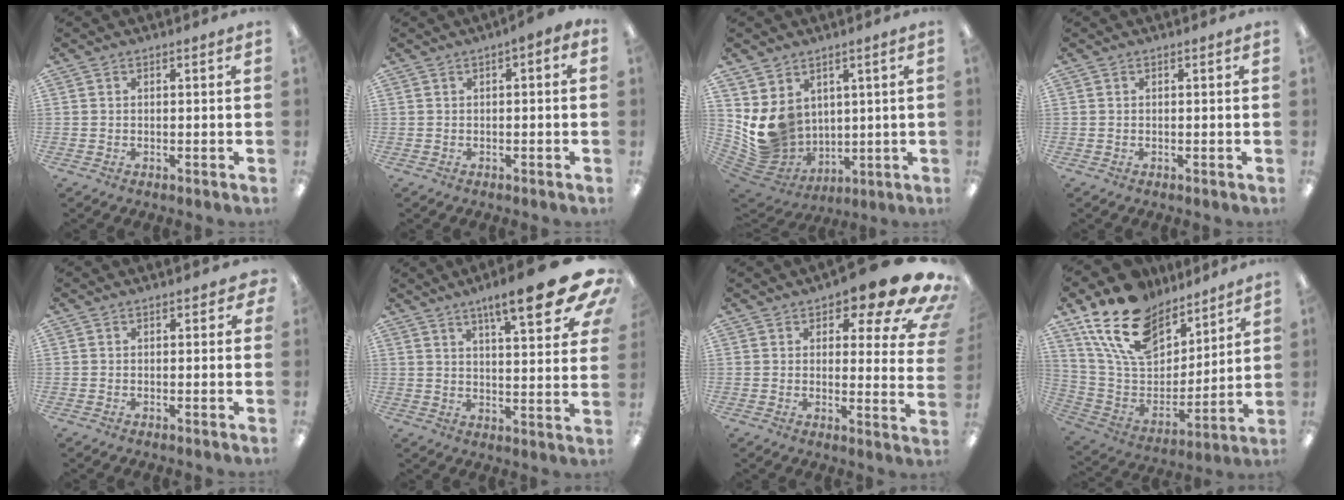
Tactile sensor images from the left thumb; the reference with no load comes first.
{"total": 1.9, "force": [-0.5, 0.7, 1.7], "torque": [-0.030, 0.007, -0.011]}
{"total": 10.4, "force": [3.3, 9.2, 3.6], "torque": [-0.098, -0.031, 0.076]}
{"total": 0.0}
{"total": 1.2, "force": [0.2, 0.9, 0.7], "torque": [-0.007, 0.001, 0.000]}
{"total": 17.4, "force": [10.3, 4.2, 13.3], "torque": [-0.183, -0.058, 0.154]}
{"total": 13.1, "force": [8.5, 4.5, 8.9], "torque": [-0.108, -0.063, 0.142]}
{"total": 19.4, "force": [13.3, 11.2, 8.7], "torque": [-0.182, -0.071, 0.245]}